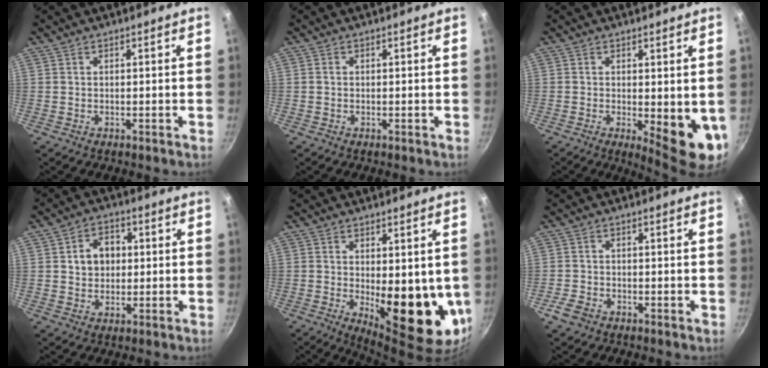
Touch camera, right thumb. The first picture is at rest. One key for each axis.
{"total": 0.7, "fx": 0.0, "fy": 0.6, "fz": 0.3, "tx": -0.004, "ty": 0.003, "tz": -0.001}
{"total": 8.8, "fx": -0.6, "fy": 3.1, "fz": 8.2, "tx": -0.092, "ty": -0.015, "tz": 0.001}
{"total": 6.8, "fx": 0.9, "fy": 5.5, "fz": 3.9, "tx": -0.032, "ty": 0.009, "tz": 0.009}
{"total": 14.8, "fx": -0.8, "fy": 6.1, "fz": 13.5, "tx": -0.160, "ty": -0.033, "tz": 0.005}
{"total": 3.1, "fx": -2.0, "fy": 1.9, "fz": 1.4, "tx": -0.031, "ty": 0.012, "tz": -0.038}